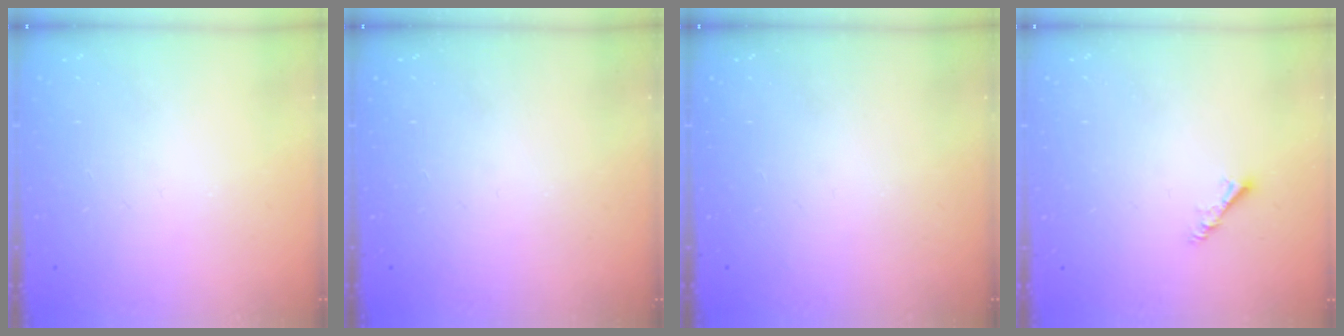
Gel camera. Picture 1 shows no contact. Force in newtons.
{"total": 0.0}
{"total": 0.0}
{"total": 3.0, "press": 2.9, "slide": 0.6}